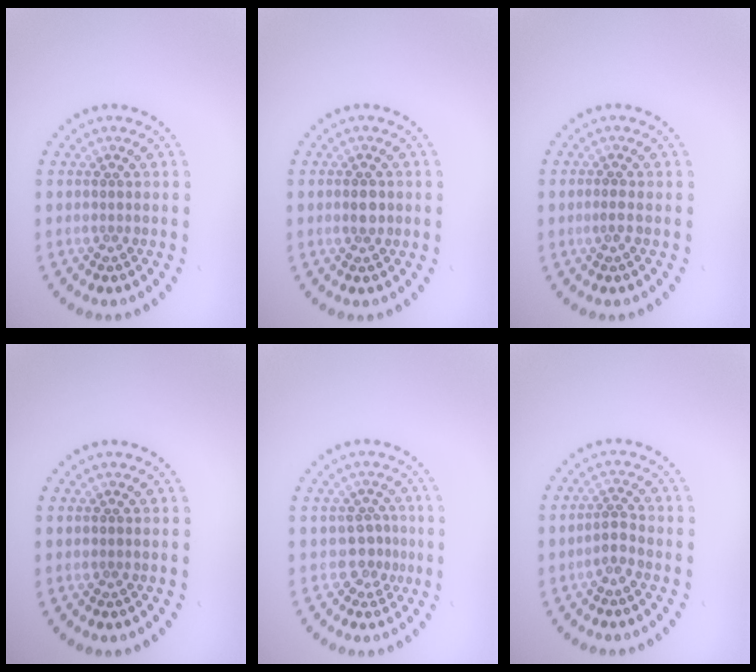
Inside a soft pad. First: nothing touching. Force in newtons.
{"total": 1.5, "press": 1.4, "slide": 0.2}
{"total": 0.9, "press": 0.8, "slide": 0.4}
{"total": 0.0}
{"total": 1.8, "press": 1.4, "slide": 1.1}
{"total": 1.9, "press": 1.5, "slide": 1.2}